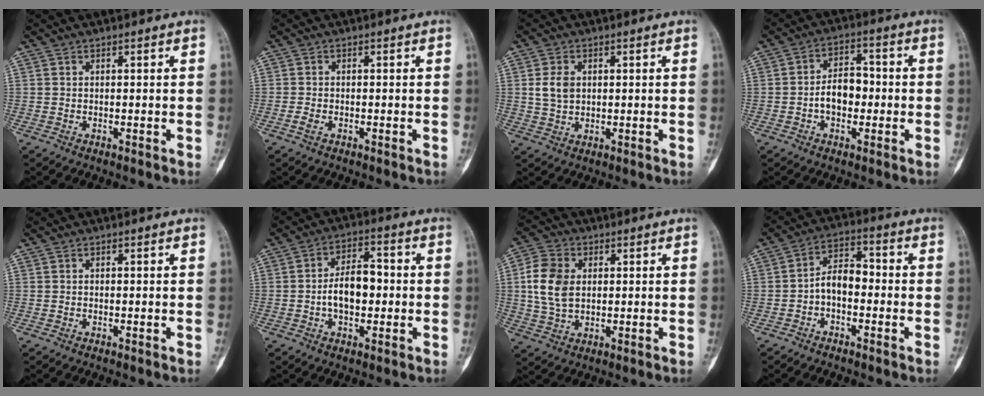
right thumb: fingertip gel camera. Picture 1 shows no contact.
{"total": 1.4, "force": [-0.7, 0.7, 0.9], "torque": [-0.023, 0.001, -0.016]}
{"total": 4.4, "force": [0.8, 3.2, 2.9], "torque": [-0.048, -0.001, 0.019]}
{"total": 7.2, "force": [-1.2, 4.8, 5.2], "torque": [-0.063, 0.026, -0.030]}
{"total": 0.0}
{"total": 8.7, "force": [-0.8, 5.1, 7.0], "torque": [-0.104, 0.024, -0.020]}
{"total": 9.6, "force": [1.2, 6.7, 6.7], "torque": [-0.130, 0.006, 0.024]}
{"total": 6.6, "force": [-1.6, 4.1, 4.9], "torque": [-0.067, 0.036, -0.041]}